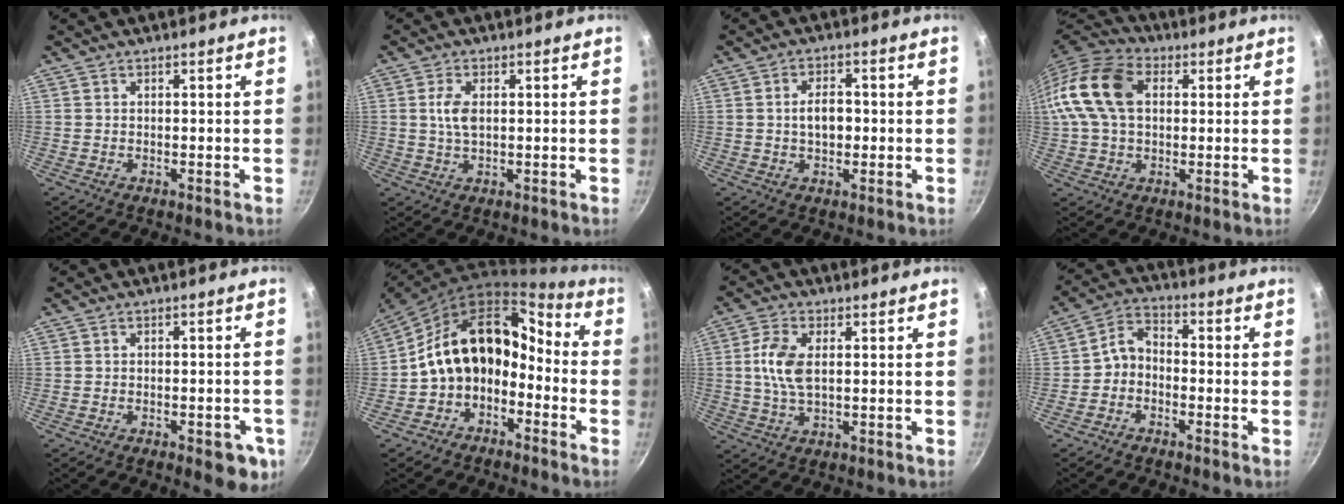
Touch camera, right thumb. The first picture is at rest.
{"total": 4.0, "force": [0.6, 2.0, 3.4], "torque": [-0.069, 0.002, 0.013]}
{"total": 4.9, "force": [-0.2, 3.0, 3.9], "torque": [-0.046, 0.012, -0.003]}
{"total": 15.4, "force": [2.8, 10.4, 10.9], "torque": [-0.200, 0.024, 0.034]}
{"total": 7.1, "force": [-3.0, 3.1, 5.6], "torque": [-0.045, 0.015, -0.032]}
{"total": 16.4, "force": [-4.4, 11.8, 10.4], "torque": [-0.146, 0.089, -0.094]}
{"total": 7.5, "force": [0.9, 3.9, 6.3], "torque": [-0.130, 0.006, 0.016]}
{"total": 5.2, "force": [-2.0, 3.7, 3.0], "torque": [-0.048, 0.040, -0.051]}